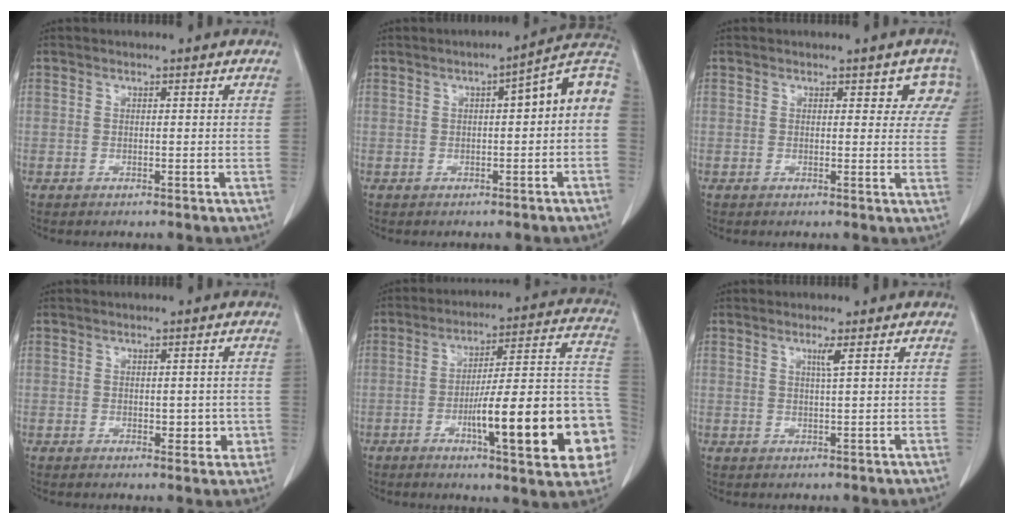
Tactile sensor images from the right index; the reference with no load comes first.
{"total": 8.7, "force": [0.7, 1.5, 8.6], "torque": [-0.111, 0.034, 0.003]}
{"total": 4.0, "force": [2.3, 2.5, 2.0], "torque": [0.007, 0.003, 0.013]}
{"total": 3.3, "force": [-0.6, 2.0, 2.5], "torque": [-0.022, 0.003, -0.001]}
{"total": 22.1, "force": [-7.0, 3.2, 20.8], "torque": [-0.211, 0.023, -0.091]}
{"total": 1.6, "force": [0.8, -0.4, 1.3], "torque": [-0.028, -0.004, 0.015]}